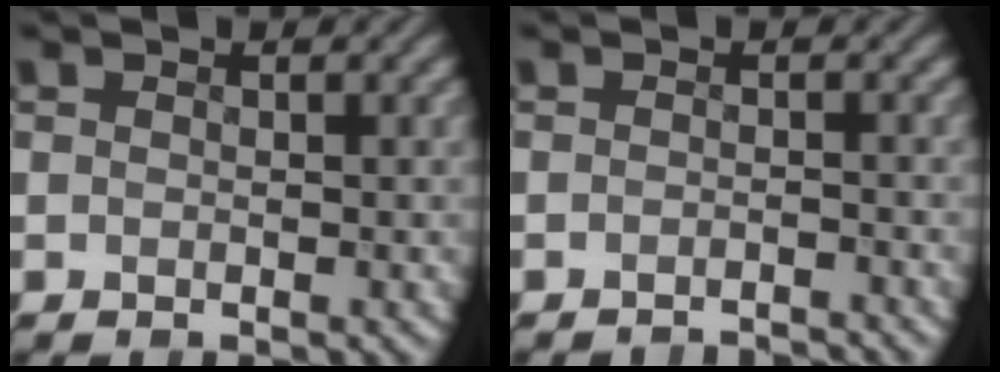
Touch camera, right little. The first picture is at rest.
{"total": 2.4, "force": [-2.4, 0.0, 0.3], "torque": [-0.002, -0.001, -0.034]}